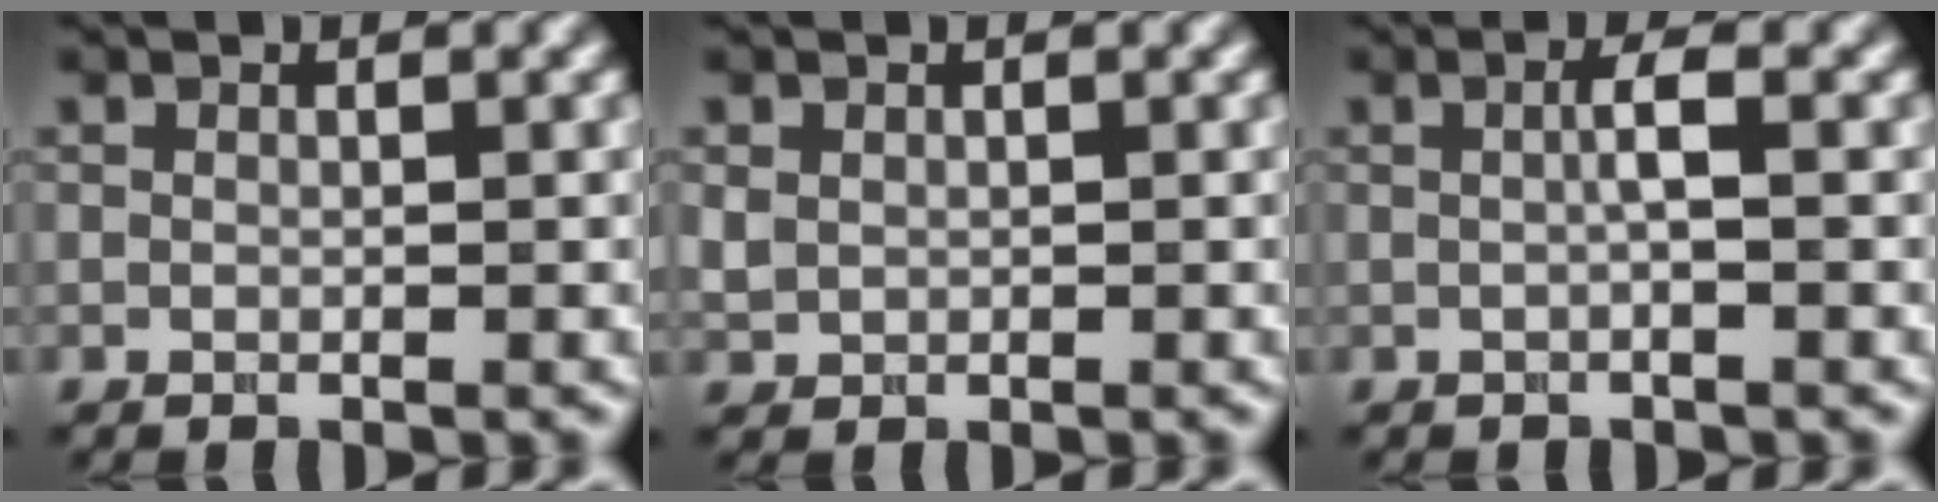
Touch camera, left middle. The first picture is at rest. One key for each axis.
{"total": 0.6, "fx": 0.2, "fy": 0.5, "fz": 0.0, "tx": -0.008, "ty": -0.002, "tz": 0.013}
{"total": 1.5, "fx": -0.1, "fy": 0.0, "fz": 1.5, "tx": -0.033, "ty": 0.003, "tz": 0.001}